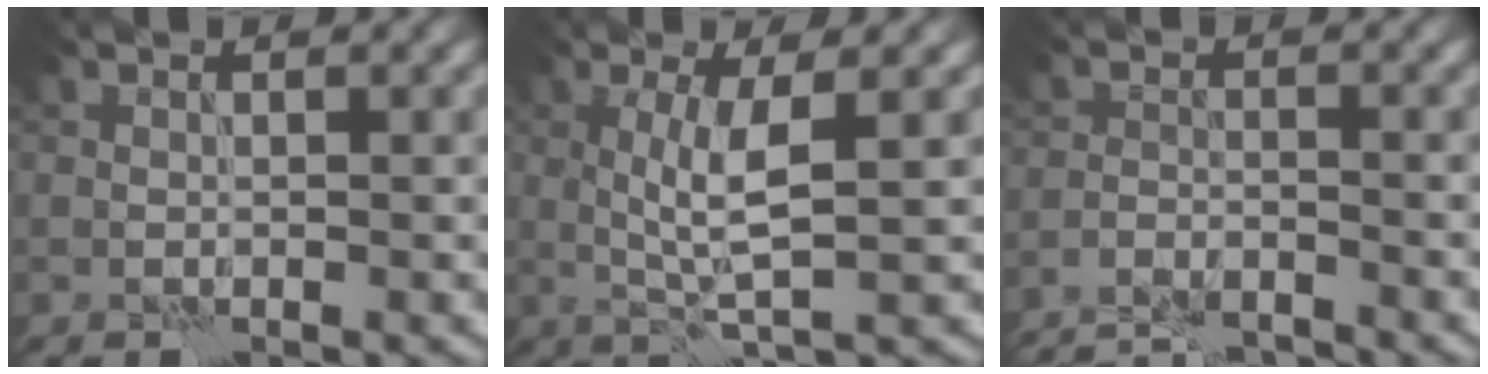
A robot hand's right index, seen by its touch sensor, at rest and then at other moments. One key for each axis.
{"total": 4.2, "fx": 0.4, "fy": 0.6, "fz": 4.2, "tx": -0.085, "ty": -0.002, "tz": 0.012}
{"total": 5.4, "fx": -5.2, "fy": 0.8, "fz": 1.4, "tx": -0.028, "ty": -0.009, "tz": -0.087}